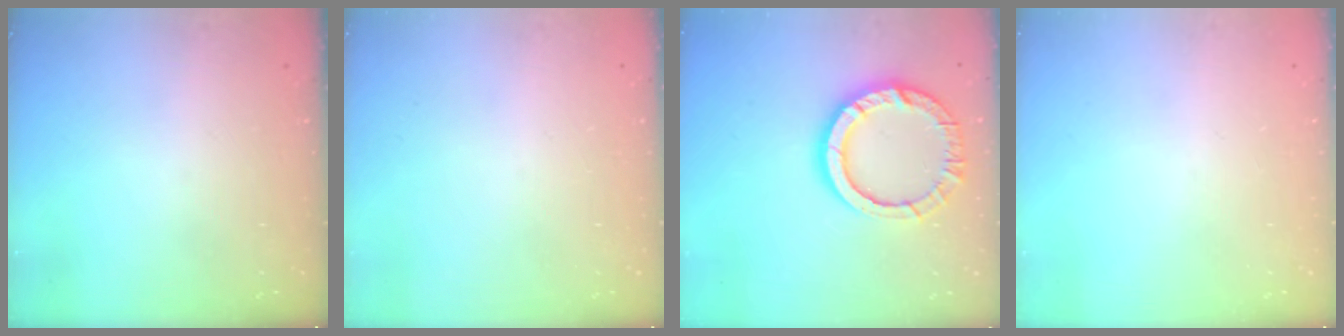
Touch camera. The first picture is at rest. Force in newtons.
{"total": 0.0}
{"total": 13.5, "press": 13.5, "slide": 1.3}
{"total": 0.0}